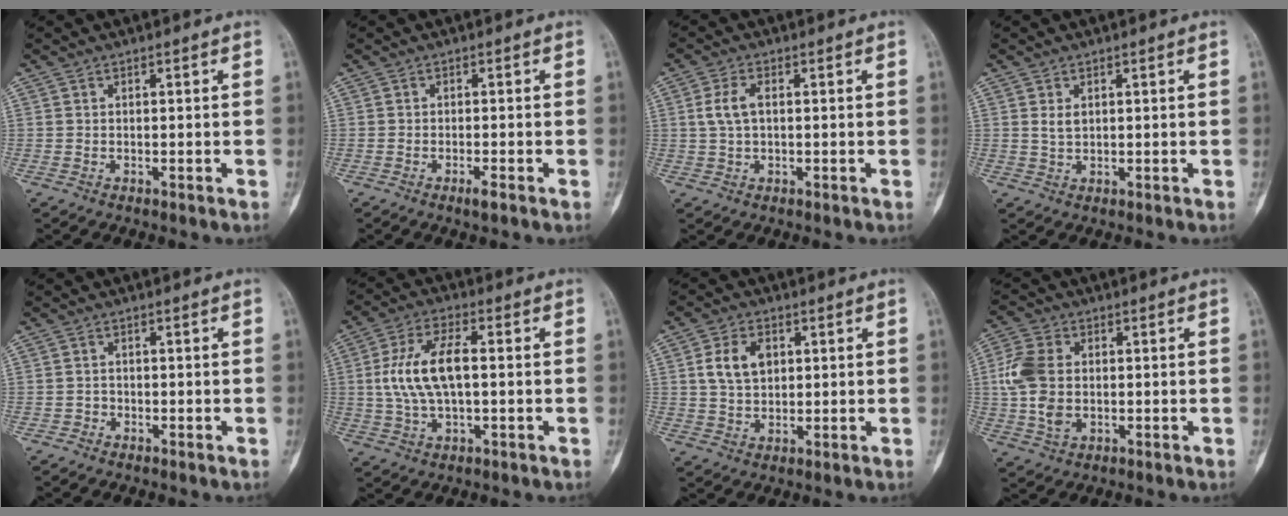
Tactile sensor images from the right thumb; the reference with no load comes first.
{"total": 1.6, "force": [-0.9, 0.1, 1.3], "torque": [-0.025, -0.001, -0.019]}
{"total": 4.2, "force": [0.5, 2.2, 3.5], "torque": [-0.081, 0.008, 0.010]}
{"total": 1.9, "force": [0.6, 1.1, 1.3], "torque": [-0.022, -0.002, 0.015]}
{"total": 1.0, "force": [-0.6, 0.8, 0.0], "torque": [0.006, 0.005, -0.018]}
{"total": 11.4, "force": [0.6, 5.1, 10.2], "torque": [-0.207, 0.016, 0.009]}
{"total": 7.2, "force": [1.8, 4.9, 4.9], "torque": [-0.079, -0.001, 0.034]}
{"total": 9.5, "force": [0.2, 6.5, 6.9], "torque": [-0.150, 0.005, 0.003]}